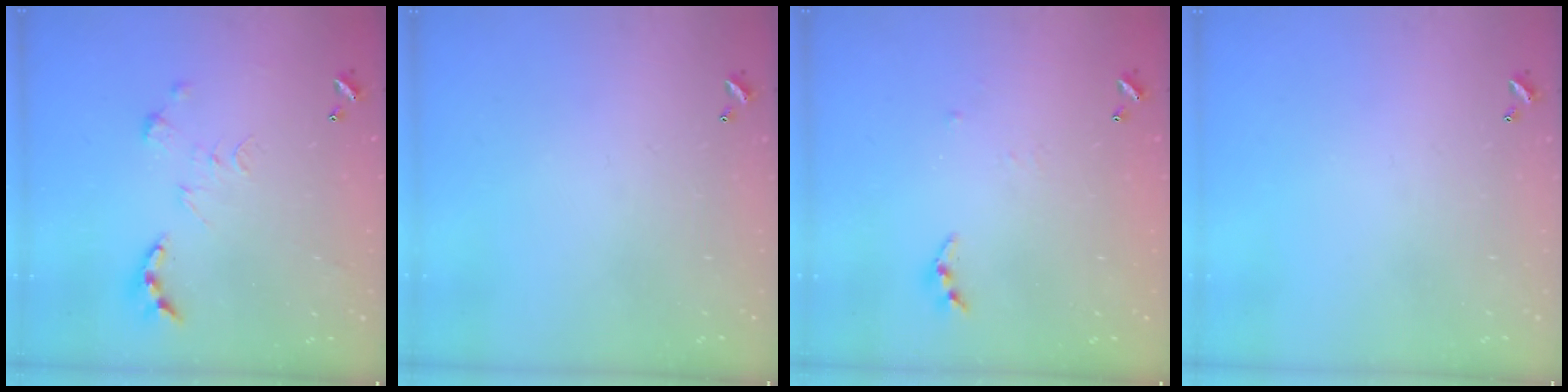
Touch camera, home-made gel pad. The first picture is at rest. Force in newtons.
{"total": 0.0}
{"total": 3.4, "press": 3.4, "slide": 0.4}
{"total": 0.0}